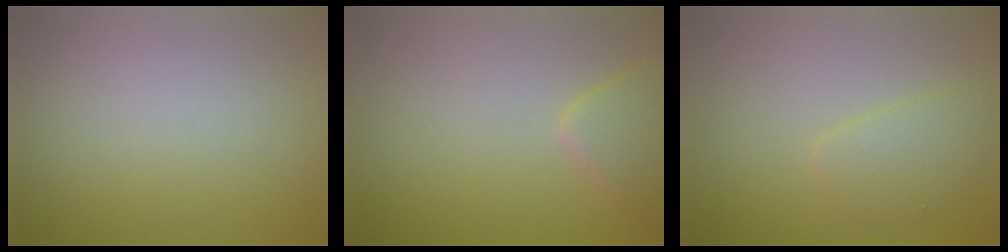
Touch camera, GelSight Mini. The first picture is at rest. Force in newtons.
{"total": 2.5, "press": 2.5, "slide": 0.2}
{"total": 2.2, "press": 2.2, "slide": 0.1}